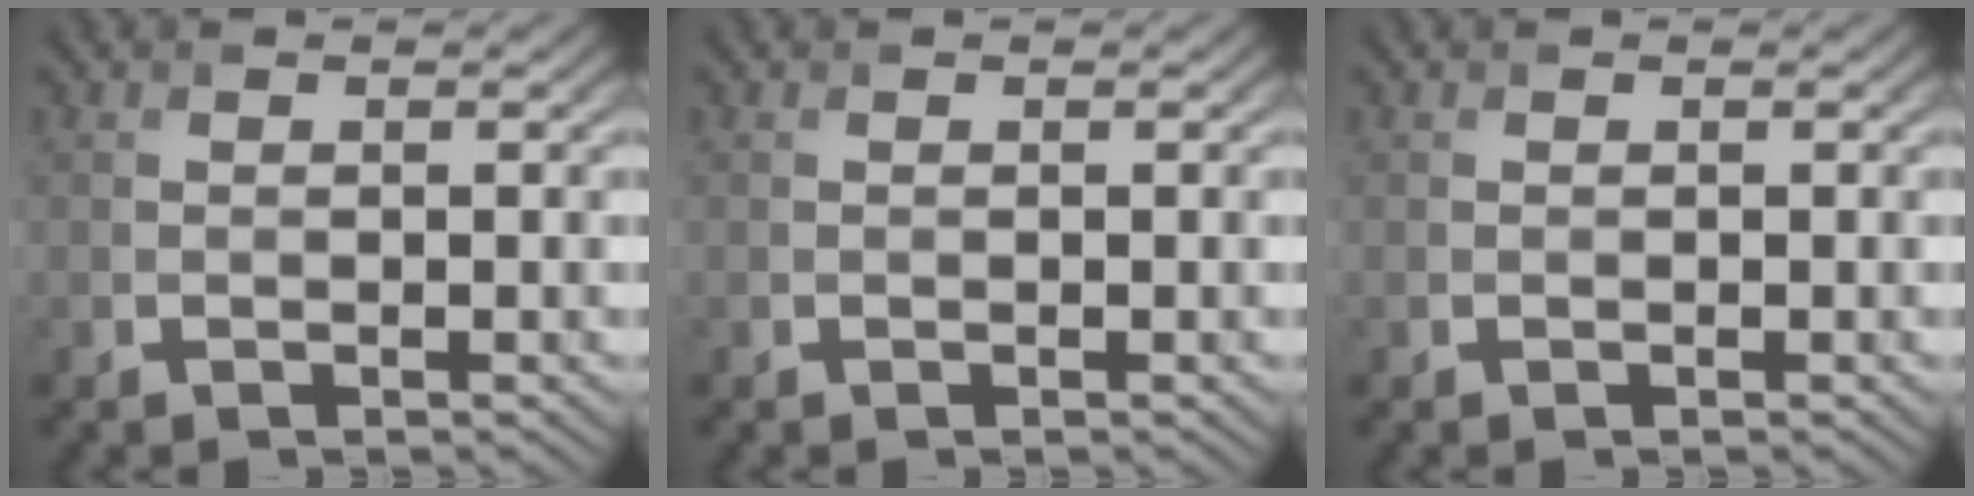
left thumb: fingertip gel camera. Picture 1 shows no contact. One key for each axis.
{"total": 0.0}
{"total": 0.0}